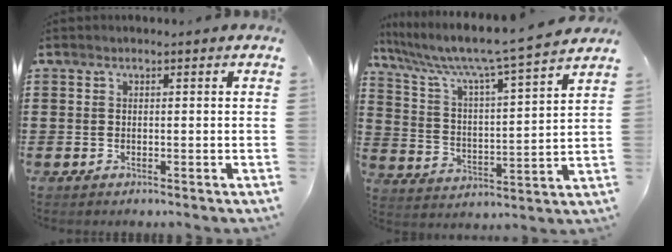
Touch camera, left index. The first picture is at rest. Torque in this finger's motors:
{"motor_torque": [2.03, -0.11, 0.29, 0.09]}